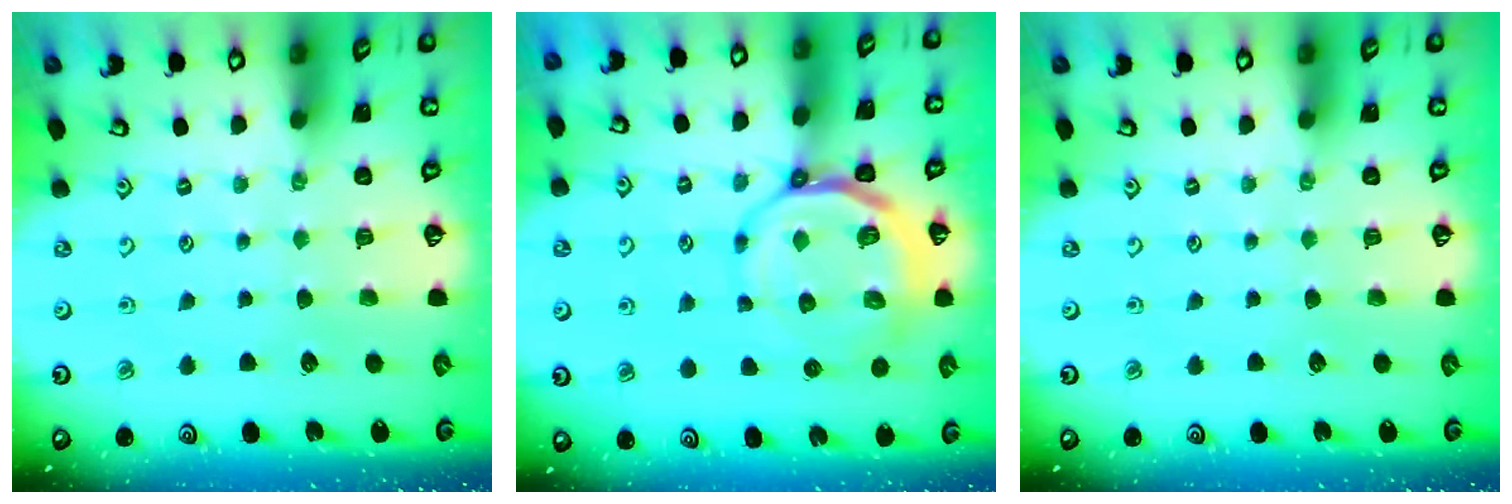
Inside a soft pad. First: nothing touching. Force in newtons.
{"total": 10.8, "press": 10.4, "slide": 2.7}
{"total": 0.0}